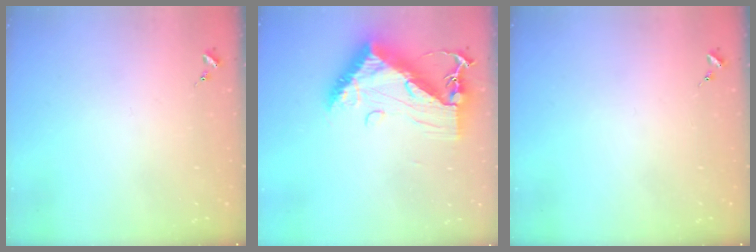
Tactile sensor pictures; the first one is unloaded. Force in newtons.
{"total": 14.1, "press": 14.0, "slide": 1.3}
{"total": 0.0}